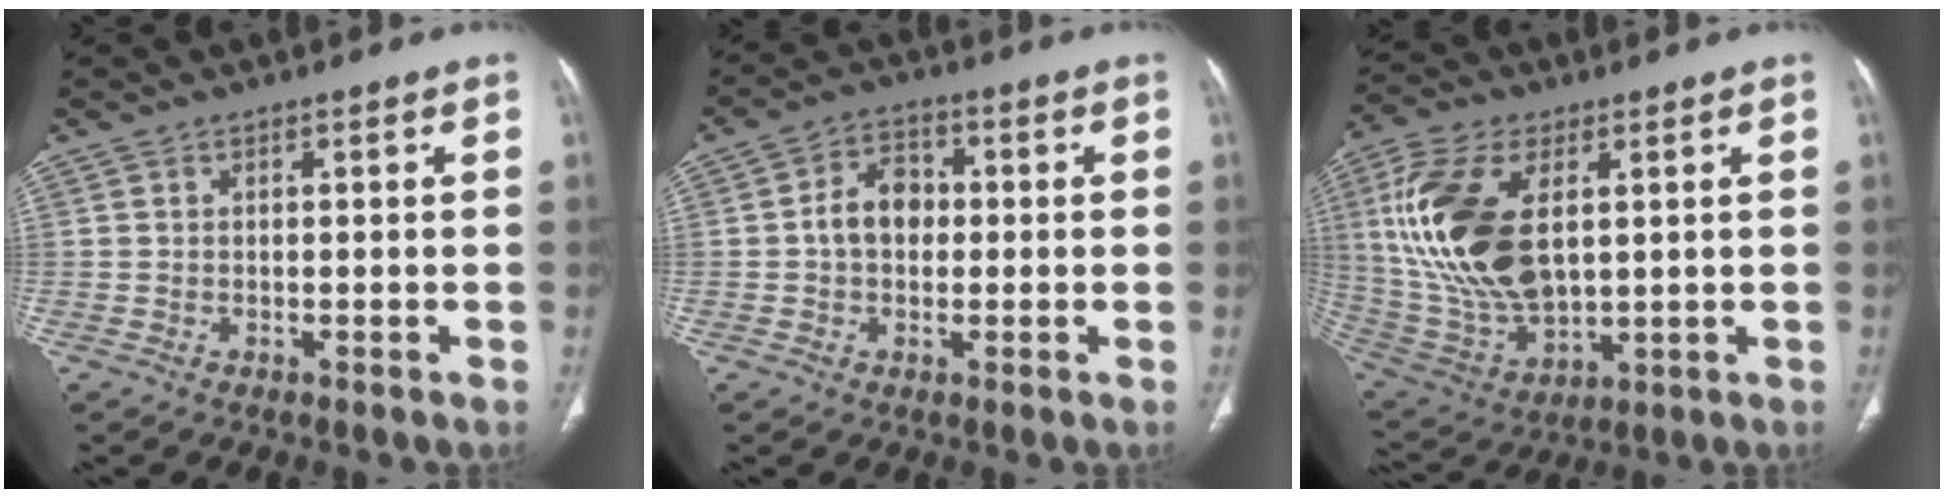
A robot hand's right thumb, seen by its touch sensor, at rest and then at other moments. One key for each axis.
{"total": 6.9, "fx": 0.0, "fy": 5.1, "fz": 4.5, "tx": -0.059, "ty": 0.017, "tz": -0.008}
{"total": 20.7, "fx": 4.0, "fy": 11.5, "fz": 16.8, "tx": -0.345, "ty": -0.016, "tz": 0.087}